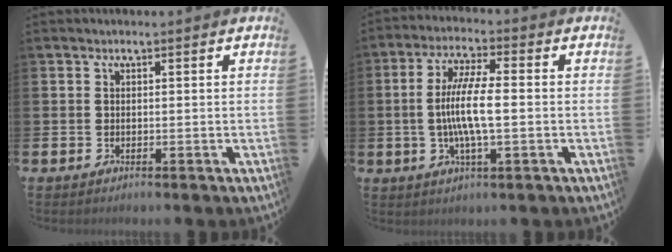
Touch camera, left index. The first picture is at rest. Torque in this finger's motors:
{"motor_torque": [2.07, 0.07, 1.06, 0.21]}